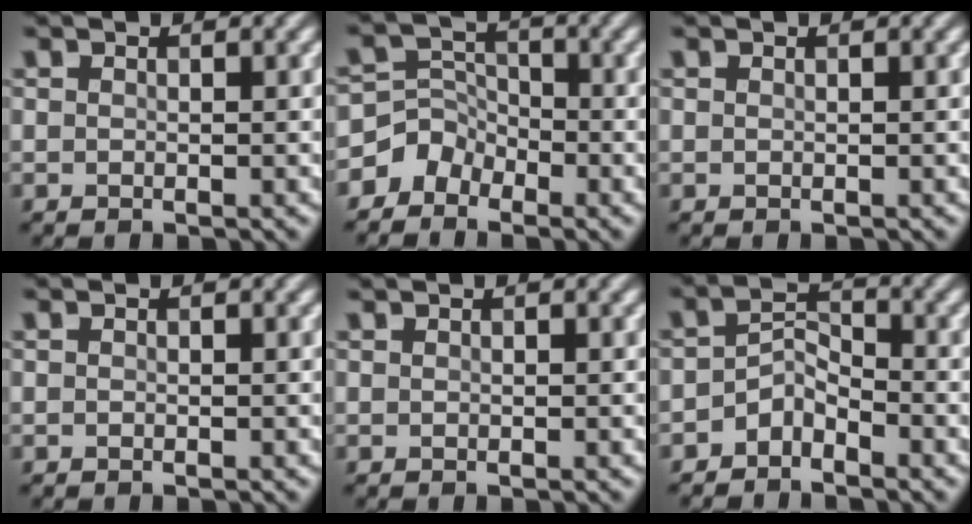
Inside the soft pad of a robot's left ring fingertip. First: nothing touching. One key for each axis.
{"total": 3.3, "fx": -2.4, "fy": 2.3, "fz": 0.4, "tx": 0.013, "ty": 0.015, "tz": -0.056}
{"total": 0.0}
{"total": 0.0}
{"total": 0.0}
{"total": 2.4, "fx": -1.7, "fy": 1.3, "fz": 1.3, "tx": -0.023, "ty": 0.012, "tz": -0.036}